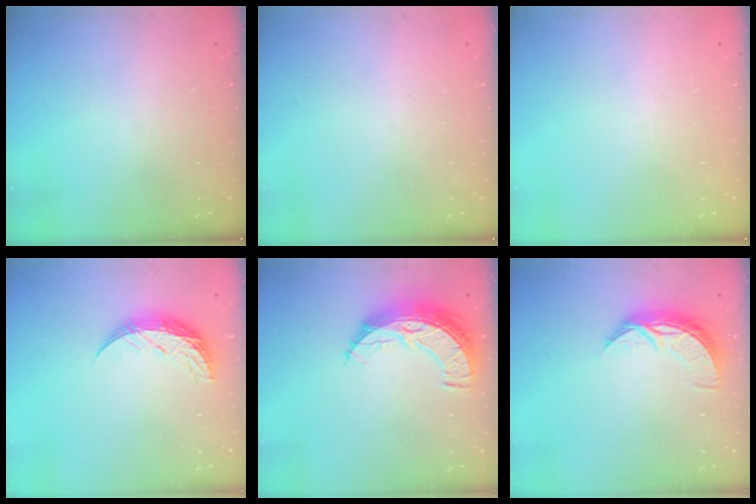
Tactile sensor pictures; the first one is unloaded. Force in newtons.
{"total": 0.0}
{"total": 0.0}
{"total": 9.3, "press": 9.3, "slide": 0.7}
{"total": 9.9, "press": 9.9, "slide": 0.7}
{"total": 8.8, "press": 8.8, "slide": 0.4}